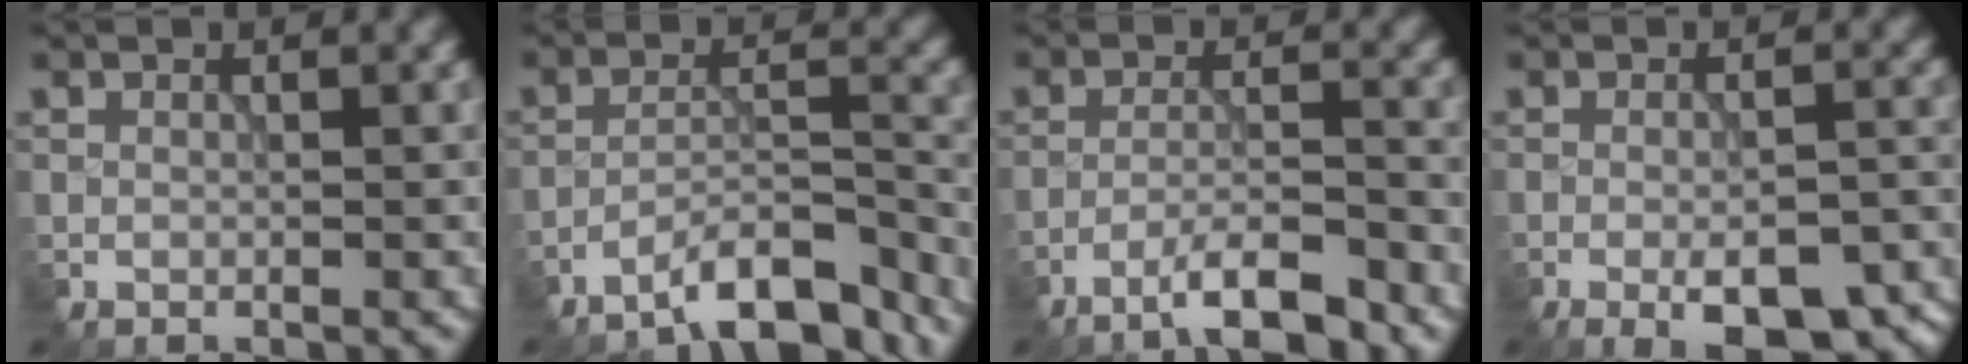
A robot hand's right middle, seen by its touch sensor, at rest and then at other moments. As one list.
[{"total": 7.8, "force": [-6.7, 1.7, 3.6], "torque": [-0.051, 0.007, -0.110]}, {"total": 5.2, "force": [-3.9, 0.8, 3.4], "torque": [-0.058, 0.005, -0.070]}, {"total": 7.7, "force": [-4.3, 2.8, 5.8], "torque": [-0.087, -0.008, -0.051]}]